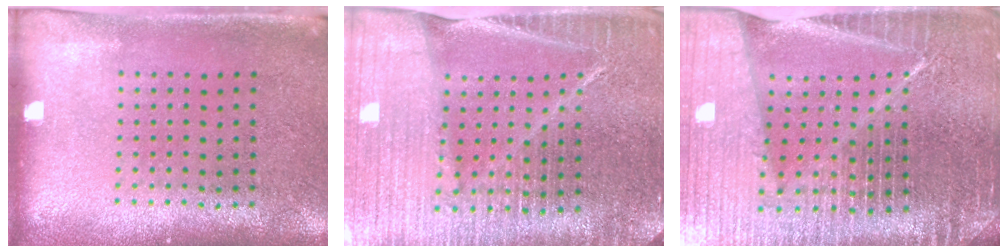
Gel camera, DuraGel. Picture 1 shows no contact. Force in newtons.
{"total": 5.4, "press": 4.7, "slide": 2.5}
{"total": 7.0, "press": 6.0, "slide": 3.6}